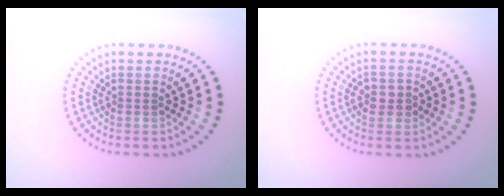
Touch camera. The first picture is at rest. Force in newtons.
{"total": 1.9, "press": 1.9, "slide": 0.5}